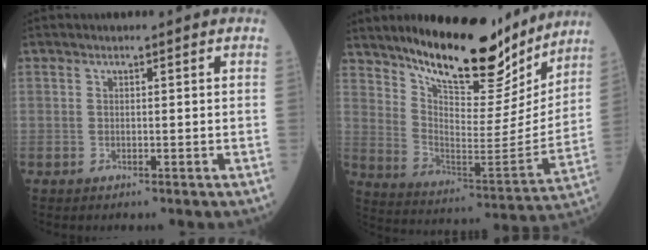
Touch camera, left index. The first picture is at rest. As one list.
[{"total": 19.8, "force": [16.4, 5.3, 9.7], "torque": [-0.156, -0.035, 0.260]}]